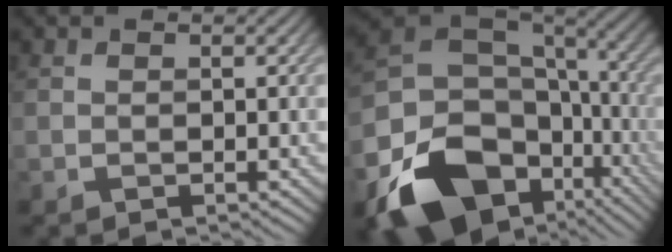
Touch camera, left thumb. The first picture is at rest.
{"total": 19.8, "force": [-8.6, 14.3, 10.7], "torque": [-0.237, -0.047, -0.115]}